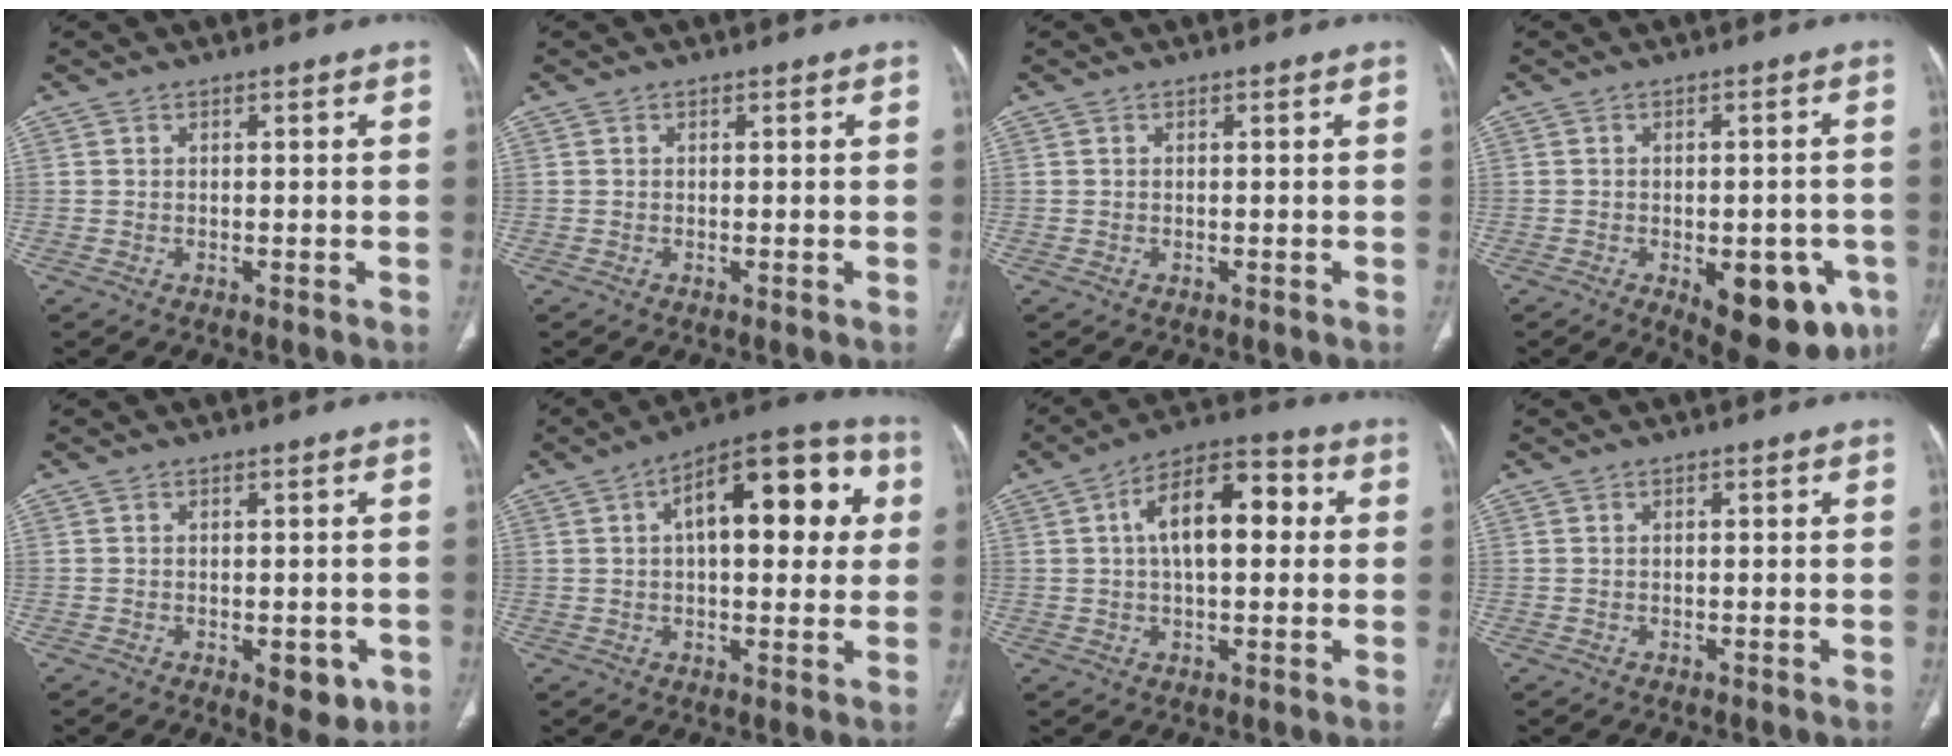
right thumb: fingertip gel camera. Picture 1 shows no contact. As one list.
[{"total": 0.0}, {"total": 0.0}, {"total": 14.5, "force": [-5.8, 7.0, 11.2], "torque": [-0.108, 0.008, -0.060]}, {"total": 4.1, "force": [-1.7, 2.2, 3.1], "torque": [-0.020, 0.000, -0.015]}, {"total": 19.1, "force": [4.6, 8.9, 16.3], "torque": [-0.187, 0.028, 0.057]}, {"total": 13.6, "force": [2.3, 6.8, 11.6], "torque": [-0.173, 0.030, 0.030]}, {"total": 0.5, "force": [0.1, 0.2, 0.5], "torque": [-0.012, 0.003, 0.004]}]